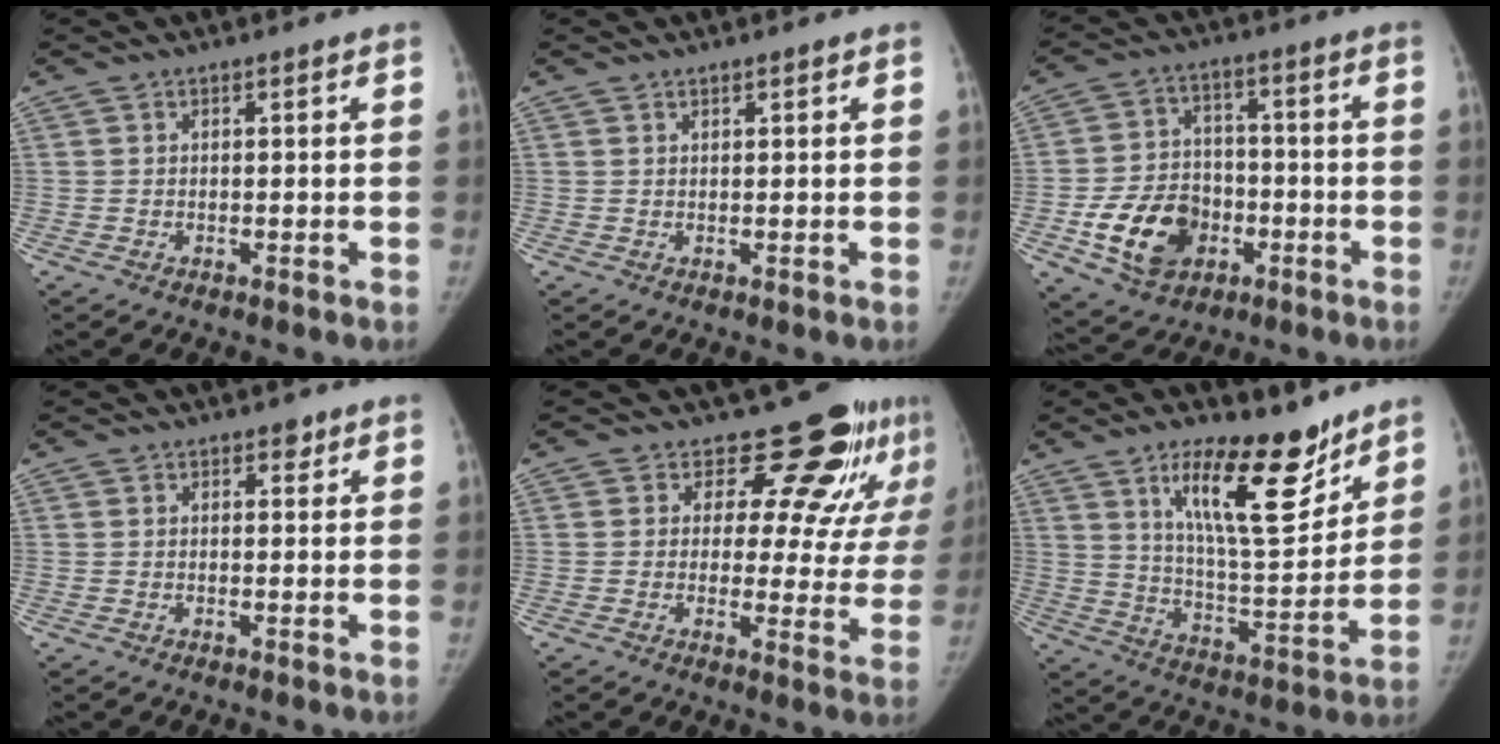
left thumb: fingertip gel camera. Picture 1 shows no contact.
{"total": 0.7, "force": [0.5, 0.2, 0.3], "torque": [-0.005, -0.003, 0.008]}
{"total": 14.2, "force": [-4.9, 10.7, 7.9], "torque": [-0.107, 0.021, -0.078]}
{"total": 1.4, "force": [0.9, 0.9, 0.6], "torque": [0.004, -0.004, 0.010]}
{"total": 14.2, "force": [10.8, 6.6, 6.5], "torque": [-0.025, -0.075, 0.119]}
{"total": 18.1, "force": [11.6, 6.0, 12.6], "torque": [-0.159, -0.084, 0.199]}